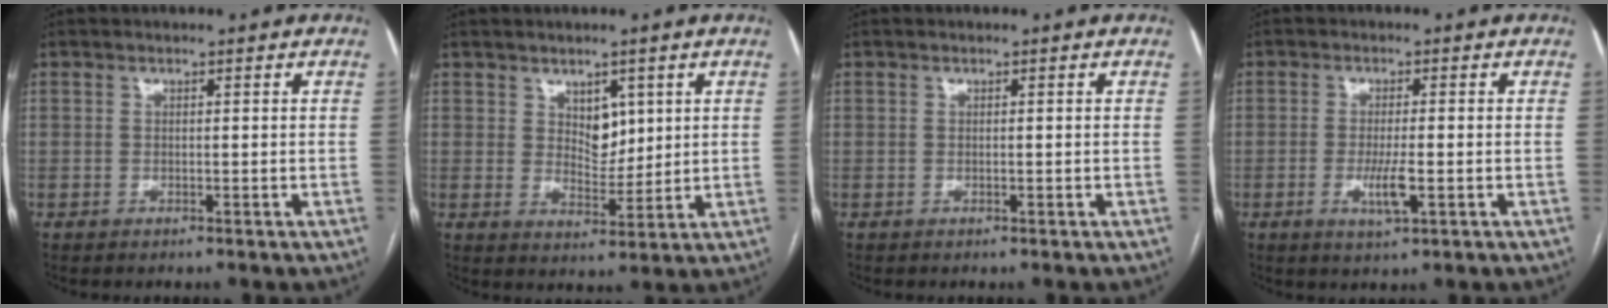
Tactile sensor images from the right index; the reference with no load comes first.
{"total": 4.8, "force": [2.0, 2.9, 3.1], "torque": [-0.047, -0.002, 0.040]}
{"total": 0.0}
{"total": 4.2, "force": [-1.2, 0.5, 4.0], "torque": [-0.079, -0.009, -0.018]}